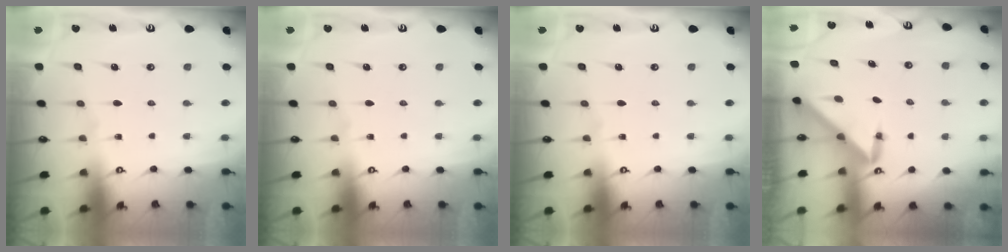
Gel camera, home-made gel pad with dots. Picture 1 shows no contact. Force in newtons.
{"total": 0.0}
{"total": 0.0}
{"total": 3.2, "press": 3.2, "slide": 0.3}